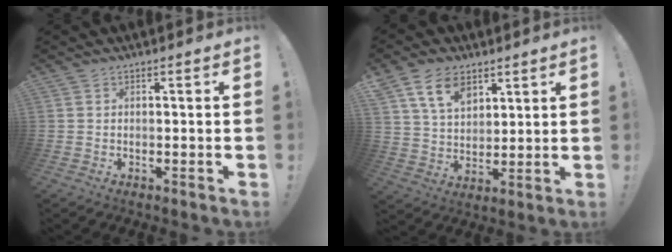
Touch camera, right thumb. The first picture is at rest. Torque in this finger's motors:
{"motor_torque": [1.27, 1.44, 0.36, -0.15, 0.01]}